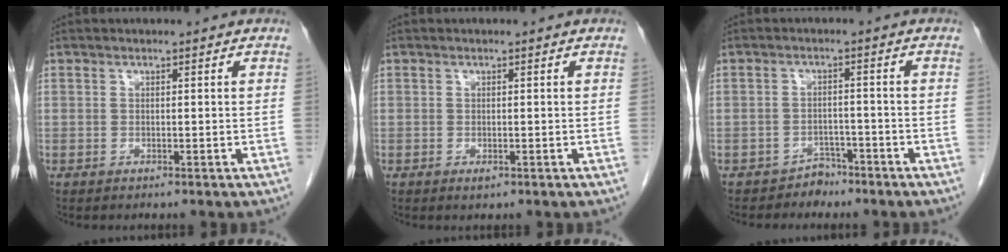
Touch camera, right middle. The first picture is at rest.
{"total": 0.7, "force": [-0.3, 0.3, 0.5], "torque": [-0.005, -0.001, -0.002]}
{"total": 2.7, "force": [-2.3, 1.5, -0.2], "torque": [0.000, 0.008, -0.034]}